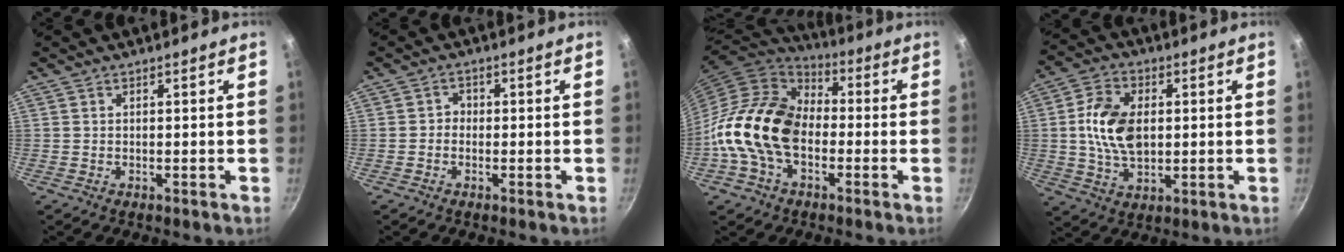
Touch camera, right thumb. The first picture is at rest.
{"total": 1.7, "force": [-0.6, 1.4, 0.6], "torque": [-0.001, 0.009, -0.015]}
{"total": 17.6, "force": [-3.0, 12.2, 12.4], "torque": [-0.198, 0.039, -0.075]}
{"total": 11.4, "force": [1.0, 7.3, 8.8], "torque": [-0.147, 0.001, 0.016]}